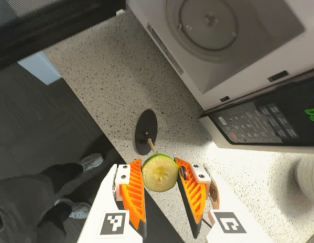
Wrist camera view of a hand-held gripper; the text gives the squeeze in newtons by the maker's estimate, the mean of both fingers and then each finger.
{"total": 11.0, "left": 10.9, "right": 11.2}